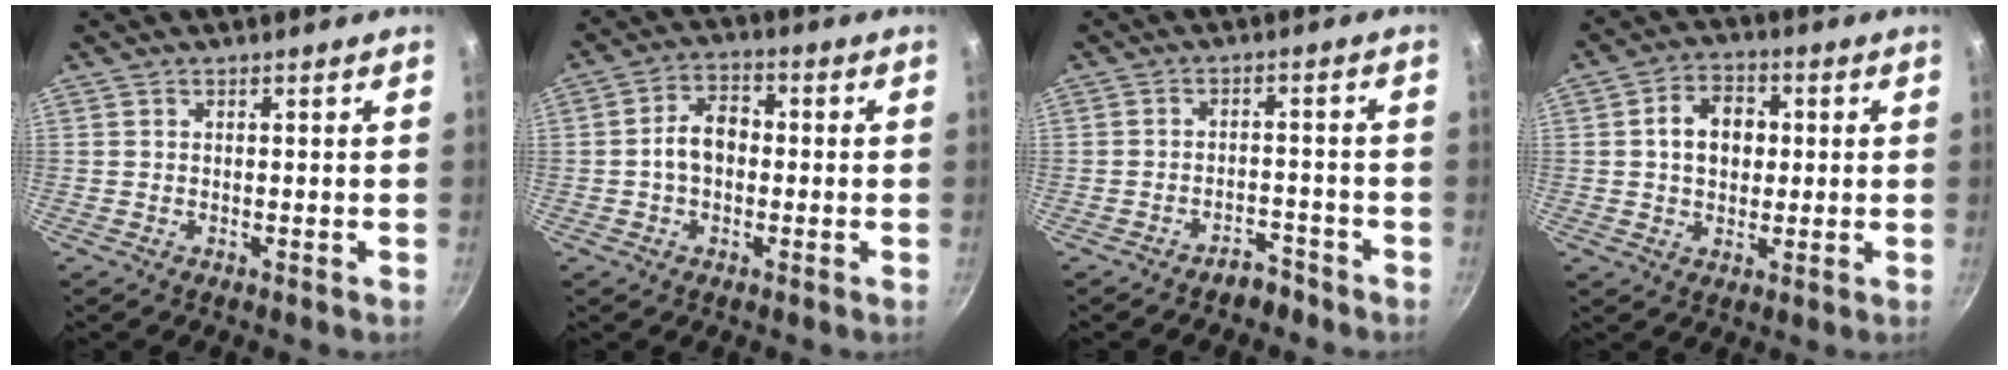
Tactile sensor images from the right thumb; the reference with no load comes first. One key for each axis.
{"total": 6.9, "fx": -0.5, "fy": 4.9, "fz": 4.9, "tx": -0.059, "ty": 0.025, "tz": -0.016}
{"total": 3.6, "fx": -3.0, "fy": 1.6, "fz": 1.1, "tx": 0.002, "ty": 0.035, "tz": -0.038}
{"total": 8.6, "fx": 1.0, "fy": 6.5, "fz": 5.5, "tx": -0.063, "ty": 0.013, "tz": 0.009}